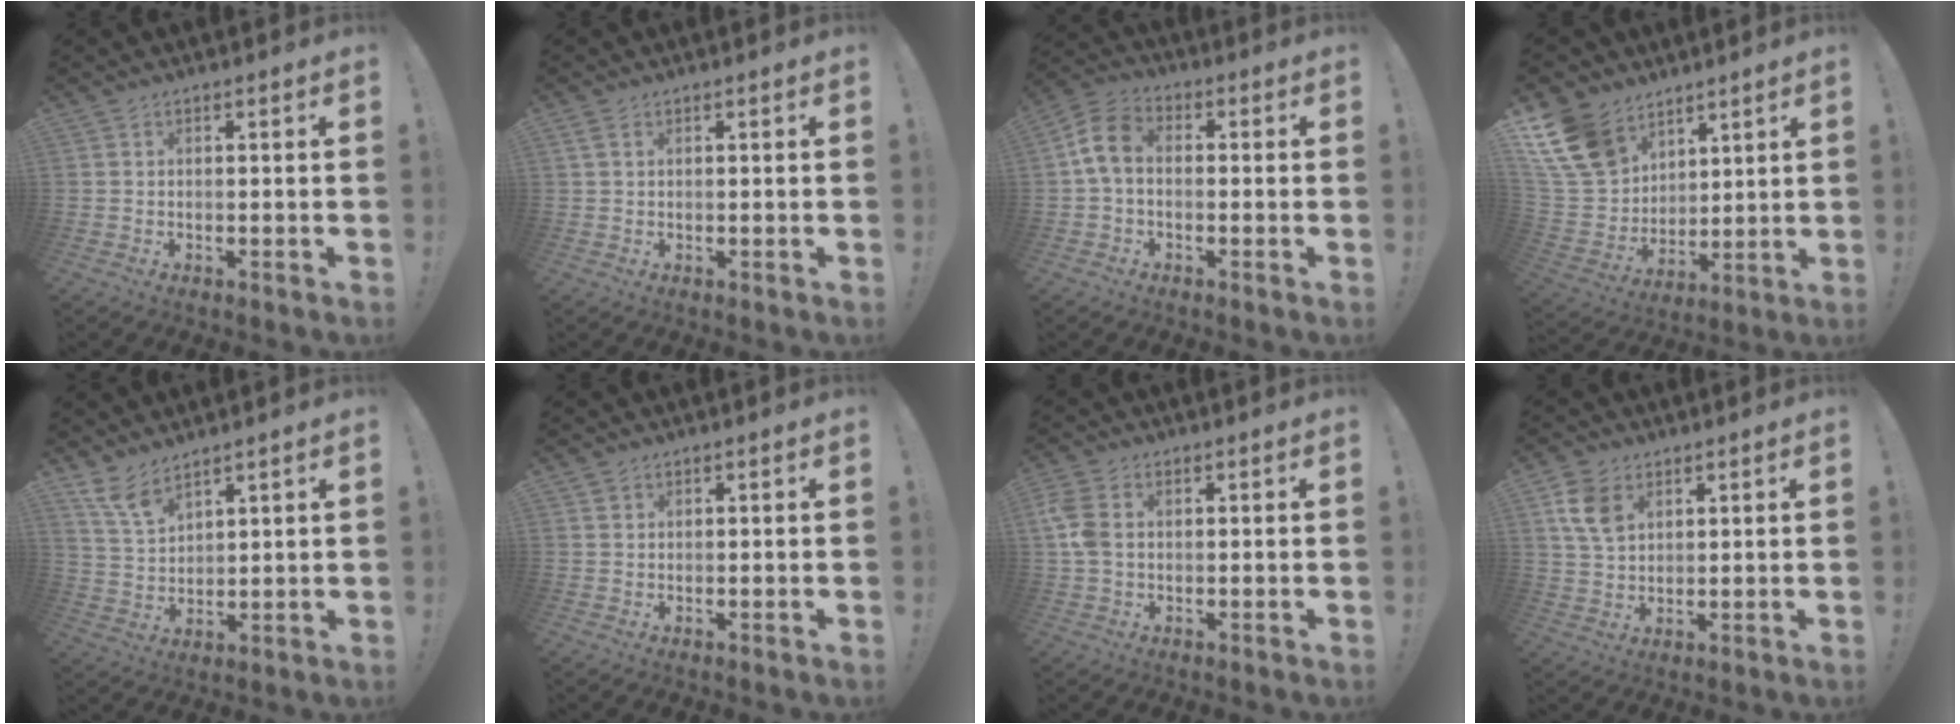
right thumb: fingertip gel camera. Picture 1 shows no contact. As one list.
[{"total": 1.8, "force": [0.8, 1.0, 1.3], "torque": [-0.027, 0.004, 0.016]}, {"total": 8.4, "force": [0.2, 5.8, 6.1], "torque": [-0.117, 0.012, 0.010]}, {"total": 16.4, "force": [10.0, 11.1, 6.9], "torque": [-0.144, -0.057, 0.199]}, {"total": 7.5, "force": [6.0, 2.2, 3.9], "torque": [-0.081, -0.033, 0.115]}, {"total": 1.1, "force": [0.7, 0.7, 0.2], "torque": [0.004, -0.003, 0.012]}, {"total": 6.1, "force": [1.1, 4.2, 4.3], "torque": [-0.104, -0.001, 0.019]}, {"total": 9.2, "force": [4.0, 6.3, 5.3], "torque": [-0.094, -0.004, 0.080]}]